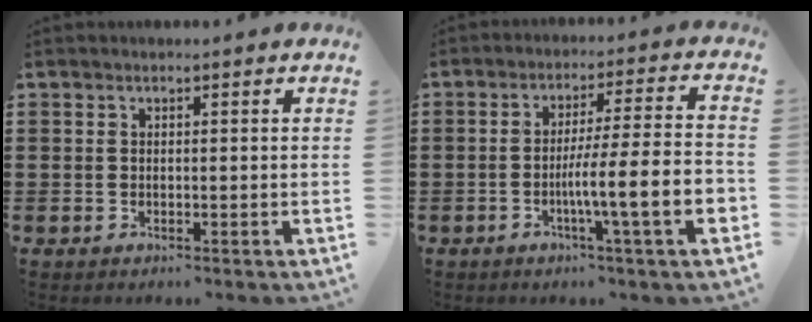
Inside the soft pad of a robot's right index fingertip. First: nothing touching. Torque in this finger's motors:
{"motor_torque": [1.83, -0.30, 0.71, 0.21]}